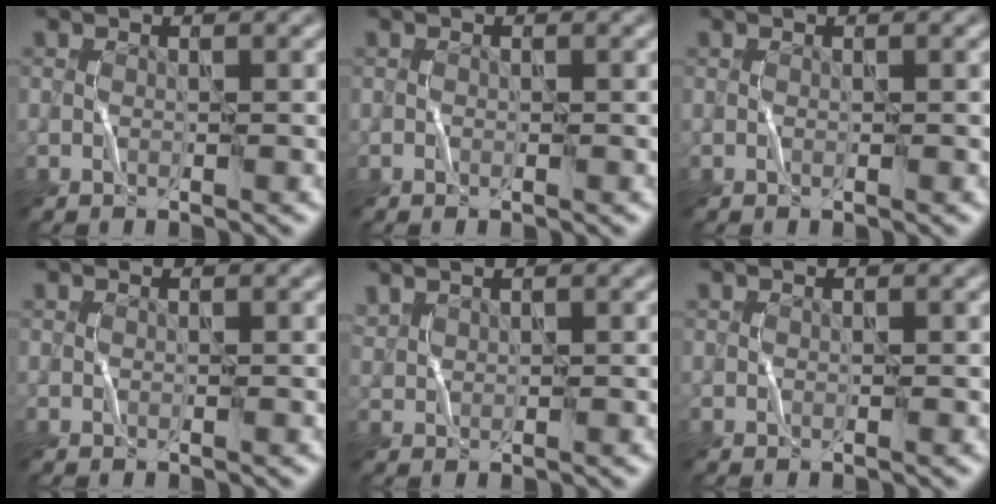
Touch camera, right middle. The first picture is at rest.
{"total": 0.0}
{"total": 0.0}
{"total": 0.0}
{"total": 0.9, "force": [0.8, 0.1, -0.3], "torque": [0.005, -0.002, 0.013]}
{"total": 0.0}